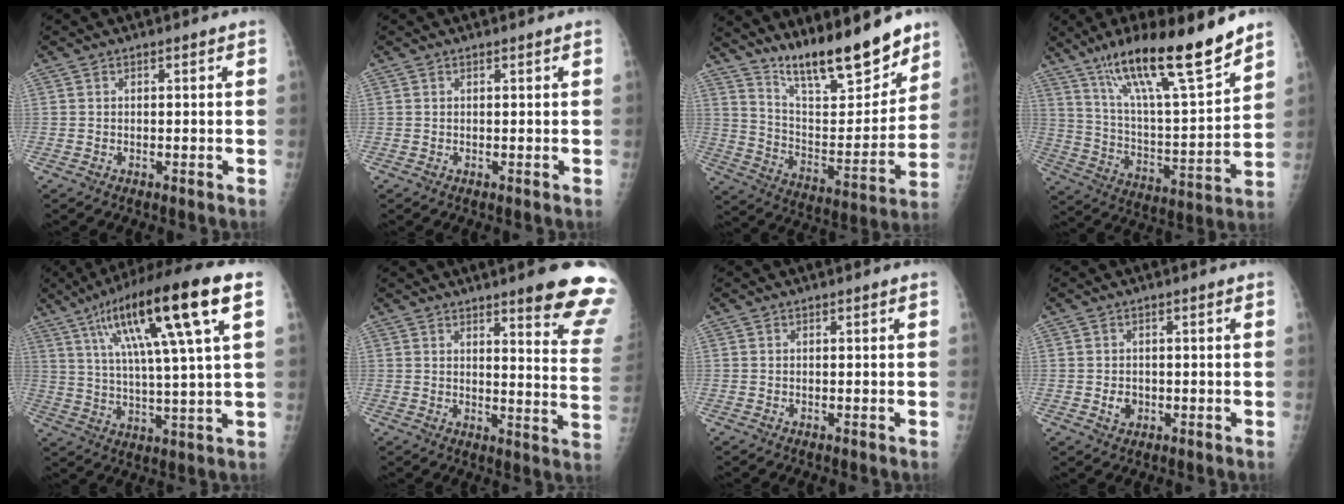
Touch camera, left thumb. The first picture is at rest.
{"total": 0.0}
{"total": 19.3, "force": [15.3, 4.8, 10.8], "torque": [-0.132, -0.099, 0.260]}
{"total": 21.8, "force": [15.2, 3.3, 15.3], "torque": [-0.239, -0.068, 0.264]}
{"total": 20.5, "force": [8.7, 2.8, 18.4], "torque": [-0.311, 0.002, 0.139]}
{"total": 15.6, "force": [11.2, 2.1, 10.7], "torque": [-0.103, -0.070, 0.128]}
{"total": 0.0}
{"total": 2.3, "force": [-0.4, 1.9, 1.2], "torque": [-0.011, 0.002, -0.002]}